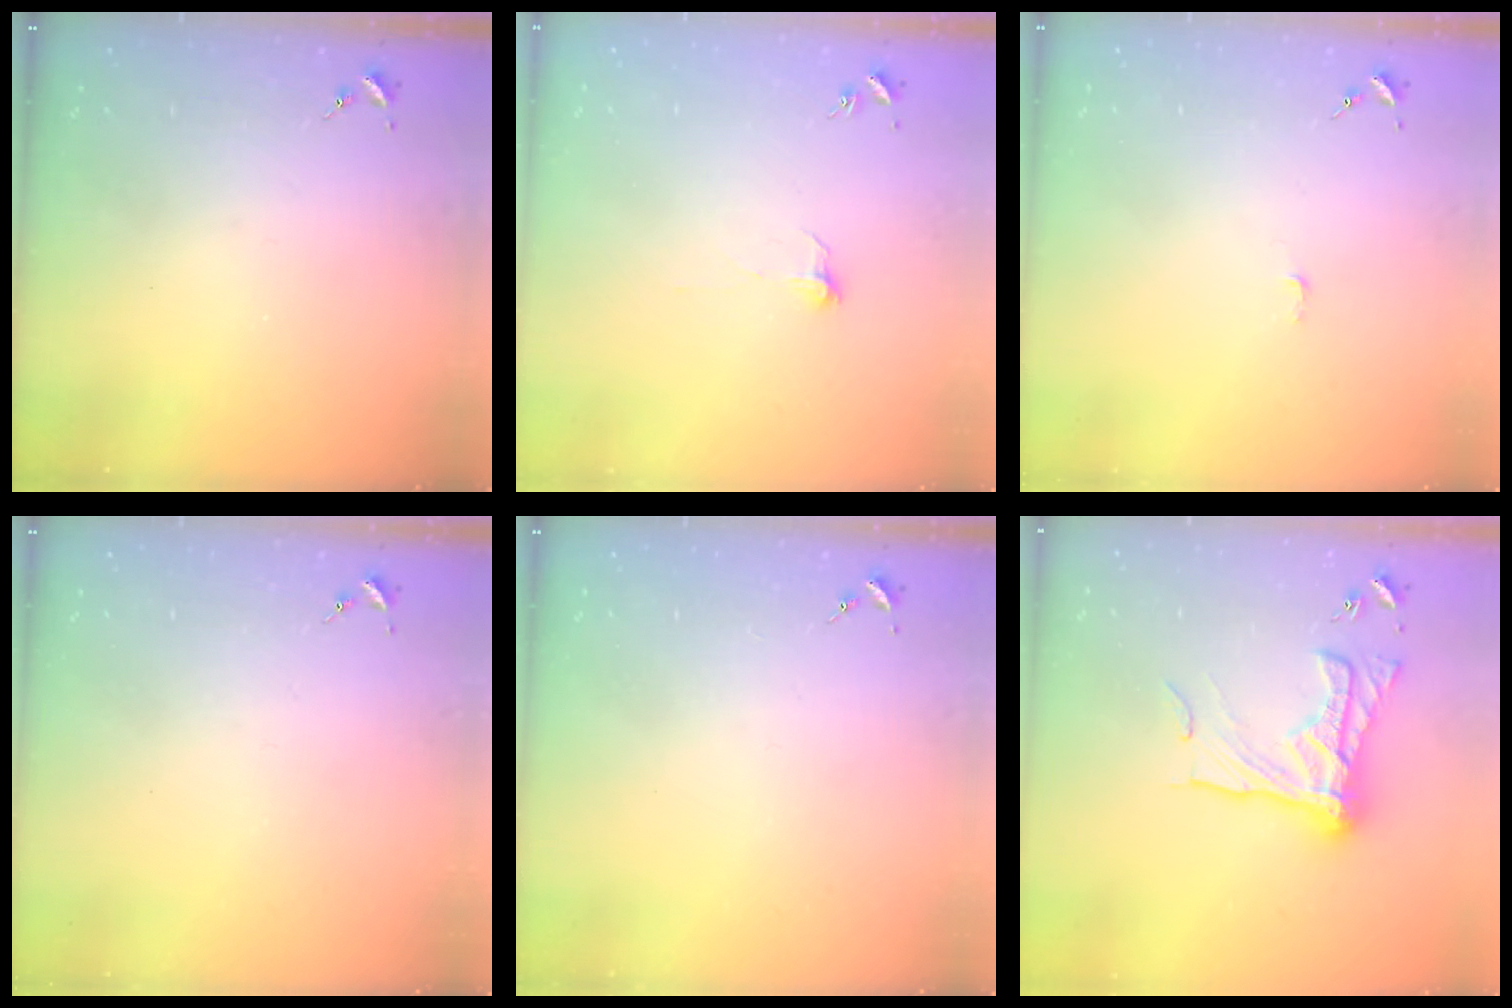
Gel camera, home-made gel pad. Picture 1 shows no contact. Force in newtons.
{"total": 4.3, "press": 4.2, "slide": 0.4}
{"total": 2.7, "press": 2.7, "slide": 0.3}
{"total": 0.0}
{"total": 0.0}
{"total": 19.6, "press": 19.5, "slide": 1.7}